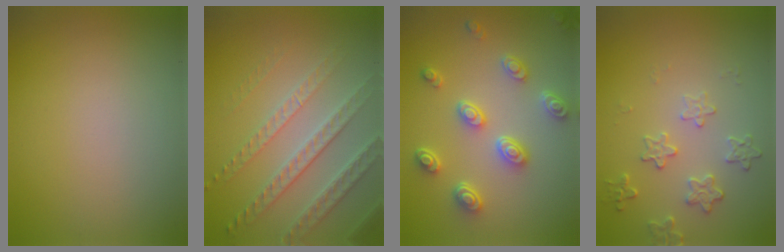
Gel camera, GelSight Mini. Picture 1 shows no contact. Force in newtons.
{"total": 4.4, "press": 3.9, "slide": 2.1}
{"total": 4.4, "press": 3.6, "slide": 2.6}
{"total": 2.2, "press": 1.6, "slide": 1.6}